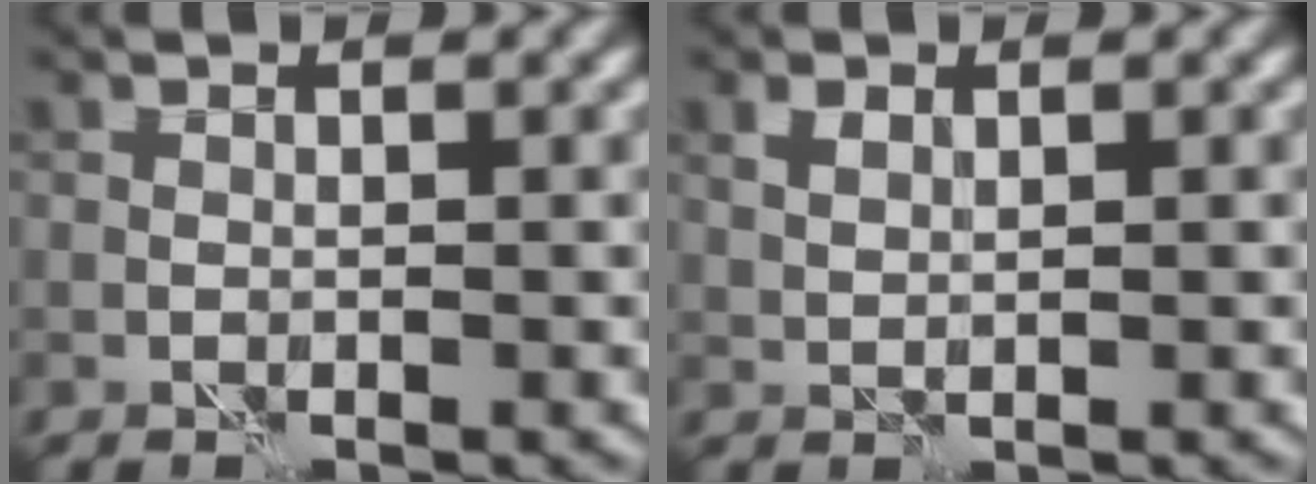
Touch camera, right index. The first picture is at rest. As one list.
[{"total": 1.1, "force": [0.7, 0.6, 0.7], "torque": [-0.019, 0.004, 0.016]}]